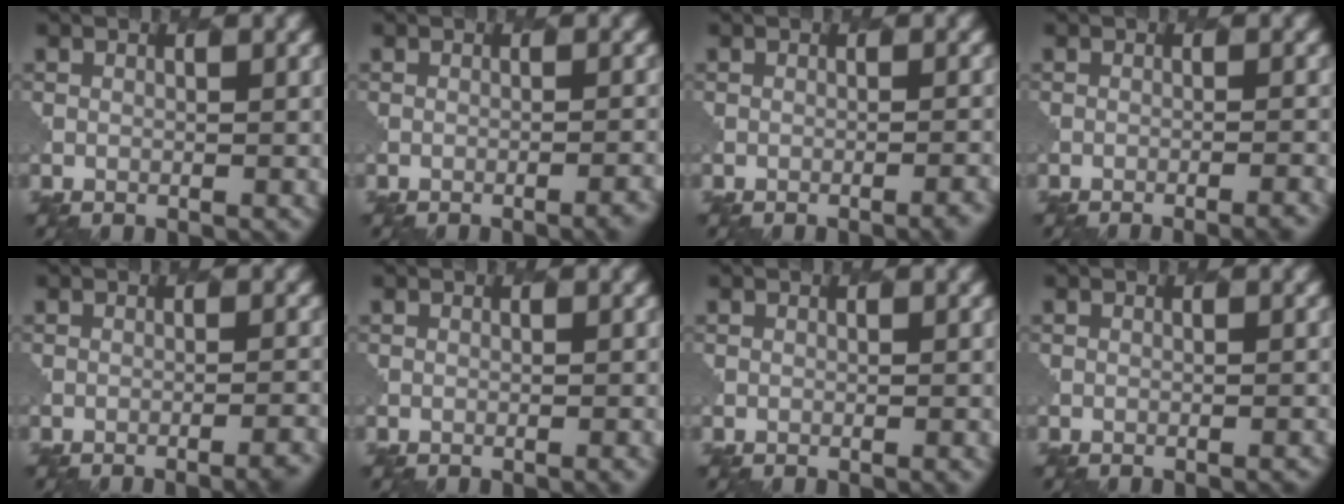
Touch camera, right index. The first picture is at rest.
{"total": 2.5, "force": [-1.5, 0.8, 1.8], "torque": [-0.009, 0.013, -0.021]}
{"total": 2.1, "force": [-1.2, 0.6, 1.6], "torque": [-0.005, 0.011, -0.017]}
{"total": 3.2, "force": [-2.2, 0.9, 2.1], "torque": [-0.012, 0.010, -0.028]}
{"total": 3.7, "force": [-2.6, 1.1, 2.5], "torque": [-0.014, 0.013, -0.030]}
{"total": 0.9, "force": [-0.3, 0.3, 0.8], "torque": [0.000, 0.002, -0.002]}
{"total": 0.6, "force": [-0.1, 0.2, 0.5], "torque": [-0.002, 0.001, 0.001]}
{"total": 1.1, "force": [-0.8, 0.4, 0.7], "torque": [0.009, 0.005, -0.007]}